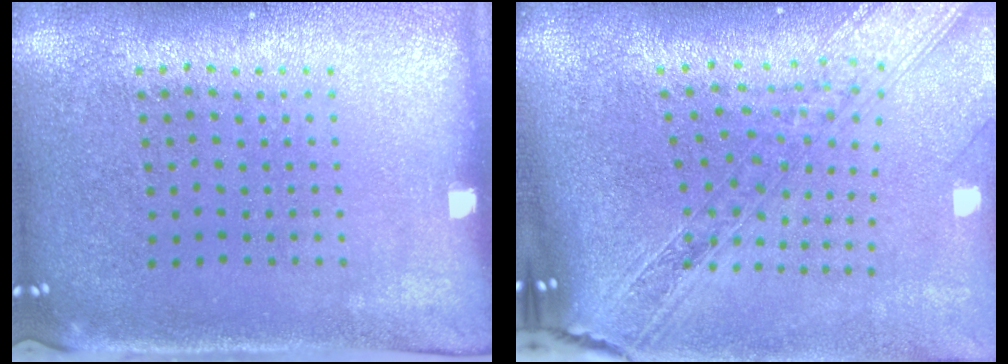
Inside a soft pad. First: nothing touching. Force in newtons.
{"total": 2.7, "press": 2.1, "slide": 1.6}